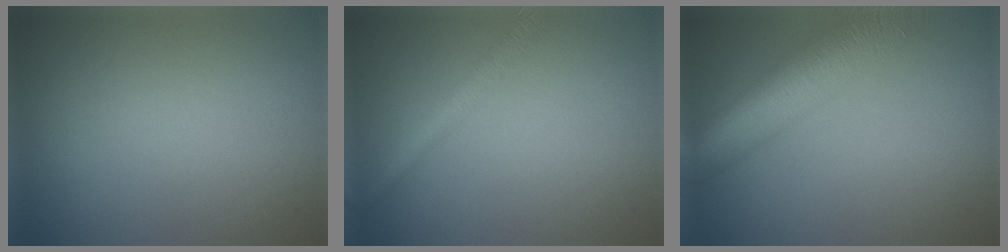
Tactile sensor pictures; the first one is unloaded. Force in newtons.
{"total": 2.3, "press": 2.3, "slide": 0.1}
{"total": 11.3, "press": 11.3, "slide": 0.6}